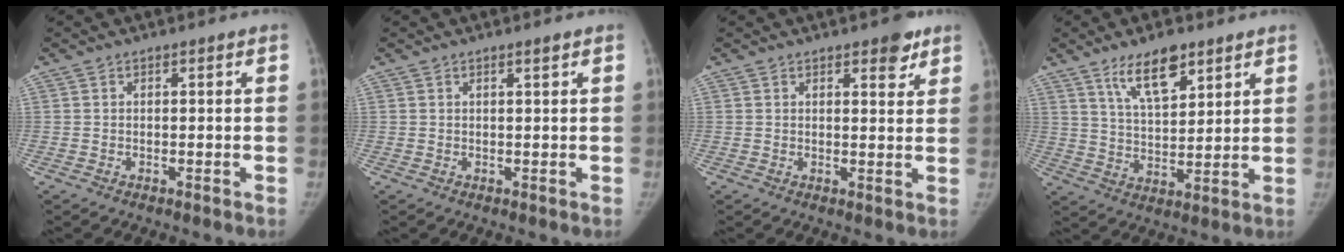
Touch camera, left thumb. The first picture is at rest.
{"total": 0.9, "force": [0.6, 0.0, 0.6], "torque": [-0.010, -0.003, 0.011]}
{"total": 4.2, "force": [2.7, 1.8, 2.7], "torque": [-0.016, -0.014, 0.033]}
{"total": 10.1, "force": [6.4, 4.1, 6.7], "torque": [-0.097, -0.037, 0.120]}